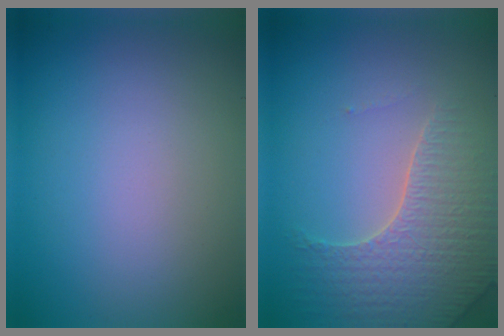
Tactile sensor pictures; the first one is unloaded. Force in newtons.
{"total": 3.9, "press": 3.9, "slide": 0.6}